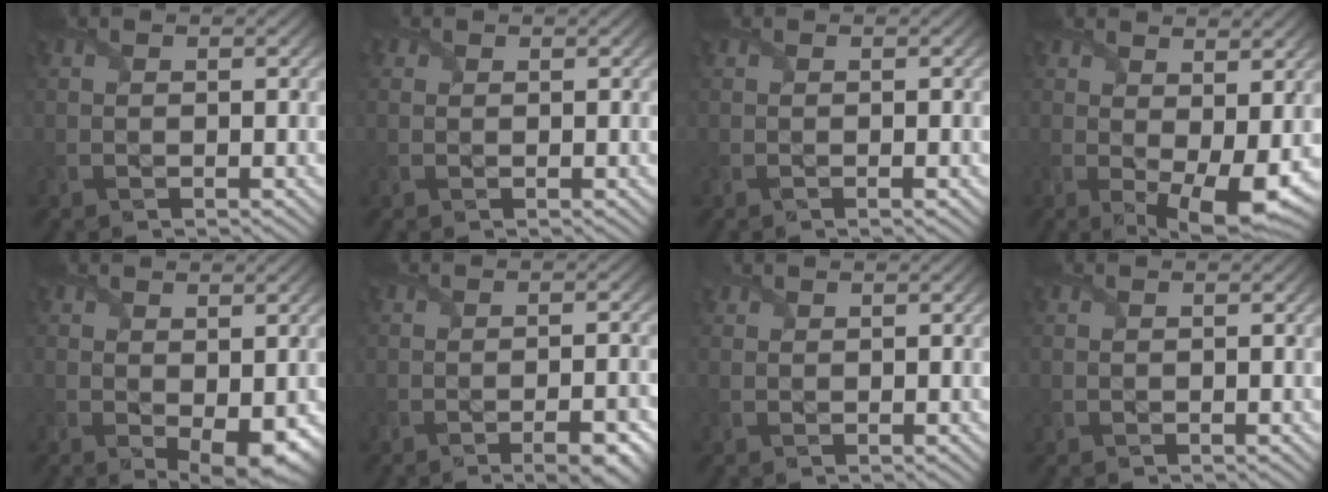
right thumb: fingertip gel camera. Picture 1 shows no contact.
{"total": 0.7, "force": [0.4, 0.5, 0.1], "torque": [-0.002, -0.005, 0.003]}
{"total": 0.7, "force": [-0.4, 0.0, 0.5], "torque": [-0.012, -0.006, -0.008]}
{"total": 6.7, "force": [0.4, 3.2, 6.0], "torque": [-0.106, -0.025, 0.019]}
{"total": 4.4, "force": [-0.5, 2.4, 3.7], "torque": [-0.063, -0.020, 0.004]}
{"total": 4.1, "force": [-2.3, 1.1, 3.2], "torque": [-0.047, -0.002, -0.027]}
{"total": 0.7, "force": [0.6, 0.3, 0.1], "torque": [-0.007, -0.001, 0.017]}
{"total": 0.0}